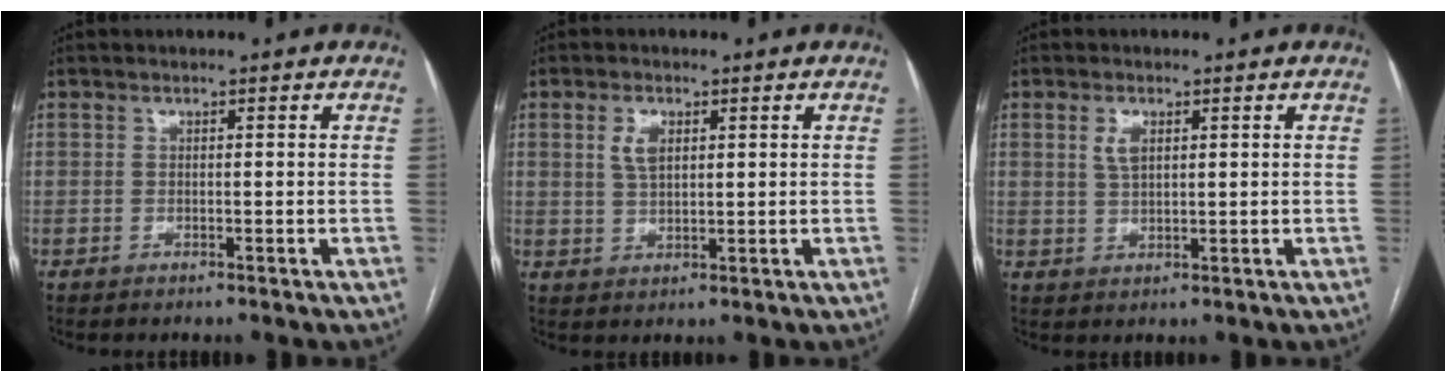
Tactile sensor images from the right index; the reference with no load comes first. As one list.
[{"total": 3.6, "force": [1.3, 1.8, 2.8], "torque": [-0.058, 0.005, 0.028]}, {"total": 2.9, "force": [1.2, 1.3, 2.3], "torque": [-0.048, 0.003, 0.025]}]